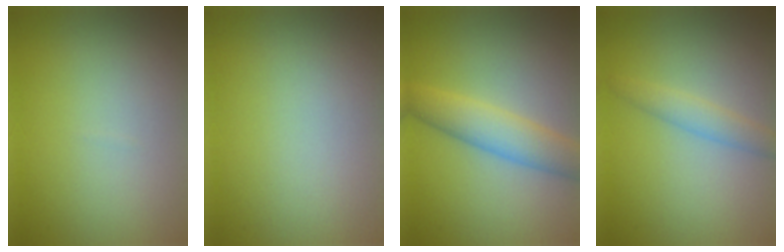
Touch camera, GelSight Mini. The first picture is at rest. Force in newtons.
{"total": 0.0}
{"total": 4.4, "press": 4.4, "slide": 0.2}
{"total": 2.0, "press": 2.0, "slide": 0.0}